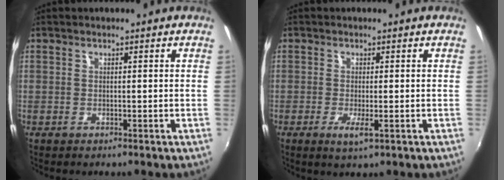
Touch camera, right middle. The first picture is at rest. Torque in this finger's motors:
{"motor_torque": [1.03, -1.11, 0.00, 0.03]}